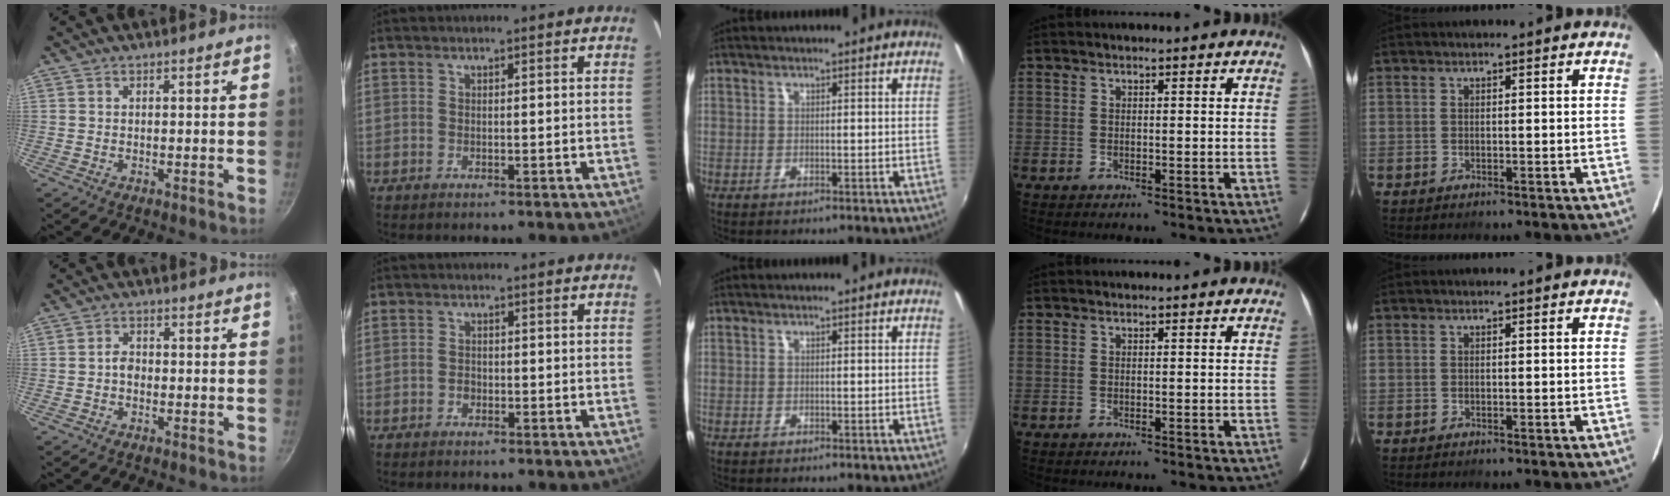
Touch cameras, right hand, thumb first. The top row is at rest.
{"thumb": {"total": 2.4, "force": [-0.5, 1.8, 1.5], "torque": [-0.015, 0.013, -0.010]}, "index": {"total": 1.3, "force": [-0.6, 1.0, 0.6], "torque": [-0.010, 0.004, -0.009]}}